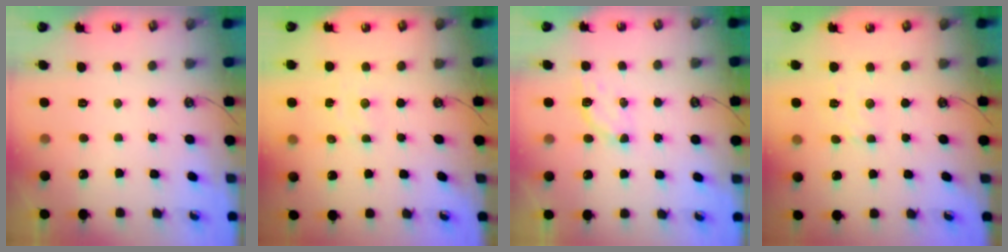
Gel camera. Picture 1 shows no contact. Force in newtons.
{"total": 2.6, "press": 2.6, "slide": 0.4}
{"total": 3.8, "press": 3.8, "slide": 0.5}
{"total": 2.9, "press": 2.9, "slide": 0.7}